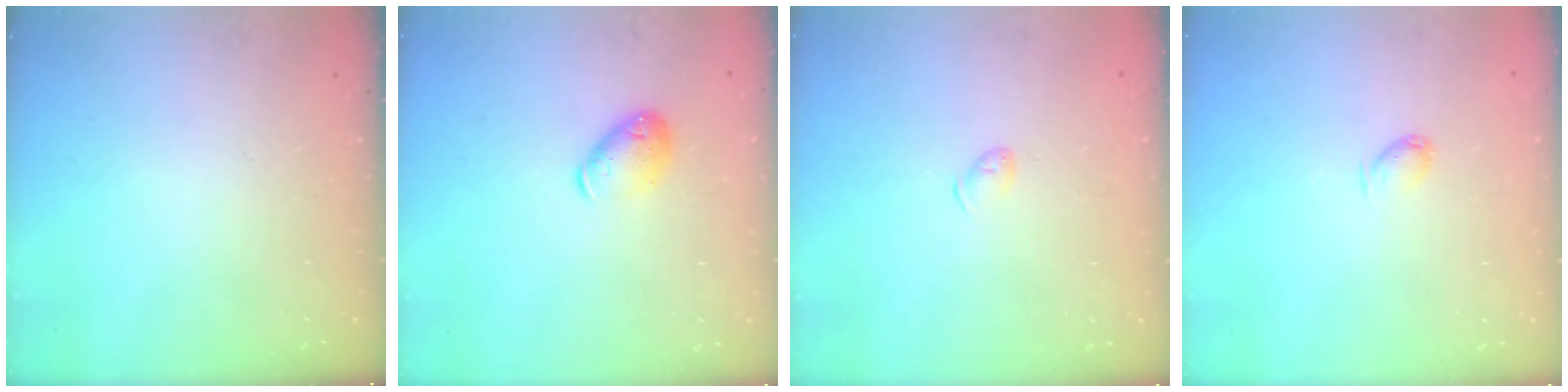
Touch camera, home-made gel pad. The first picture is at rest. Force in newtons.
{"total": 8.3, "press": 8.2, "slide": 1.2}
{"total": 4.0, "press": 3.9, "slide": 0.7}
{"total": 3.1, "press": 3.1, "slide": 0.6}